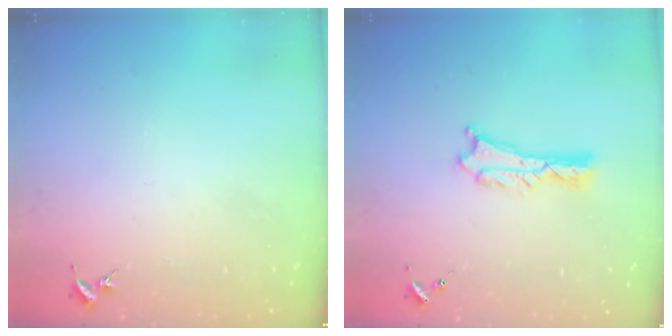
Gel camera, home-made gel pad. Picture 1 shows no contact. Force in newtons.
{"total": 1.1, "press": 1.1, "slide": 0.2}